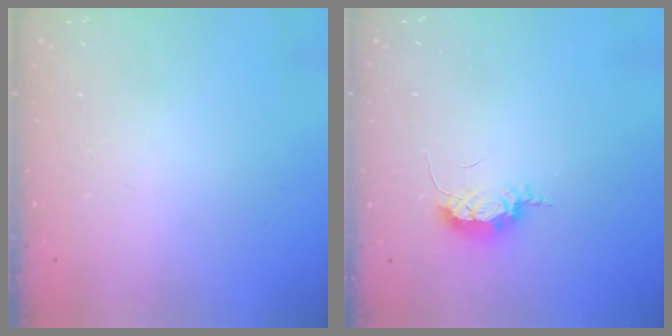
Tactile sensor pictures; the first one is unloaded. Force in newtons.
{"total": 5.9, "press": 5.5, "slide": 2.2}